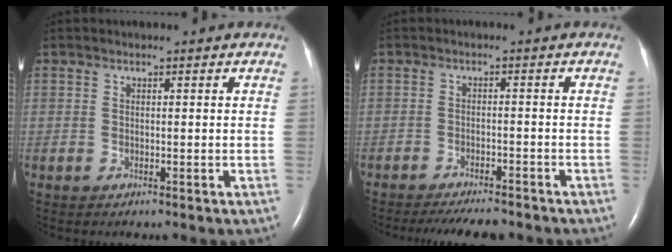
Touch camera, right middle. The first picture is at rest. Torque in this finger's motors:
{"motor_torque": [-0.13, -0.15, 0.11, 0.05]}